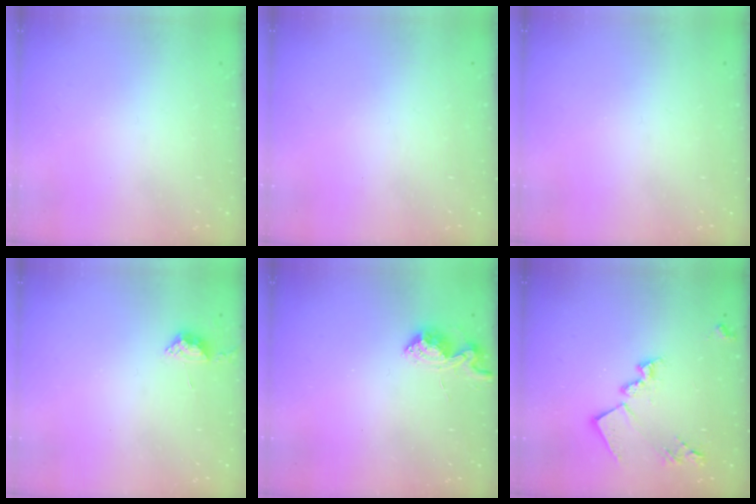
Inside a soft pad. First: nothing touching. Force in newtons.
{"total": 0.0}
{"total": 0.0}
{"total": 3.7, "press": 3.7, "slide": 0.5}
{"total": 8.9, "press": 8.9, "slide": 0.4}
{"total": 16.0, "press": 16.0, "slide": 0.9}